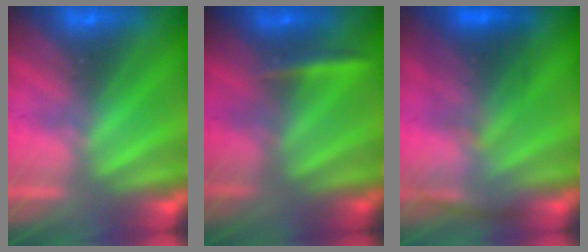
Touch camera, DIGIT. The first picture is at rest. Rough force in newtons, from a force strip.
{"total": 2.3}
{"total": 2.7}